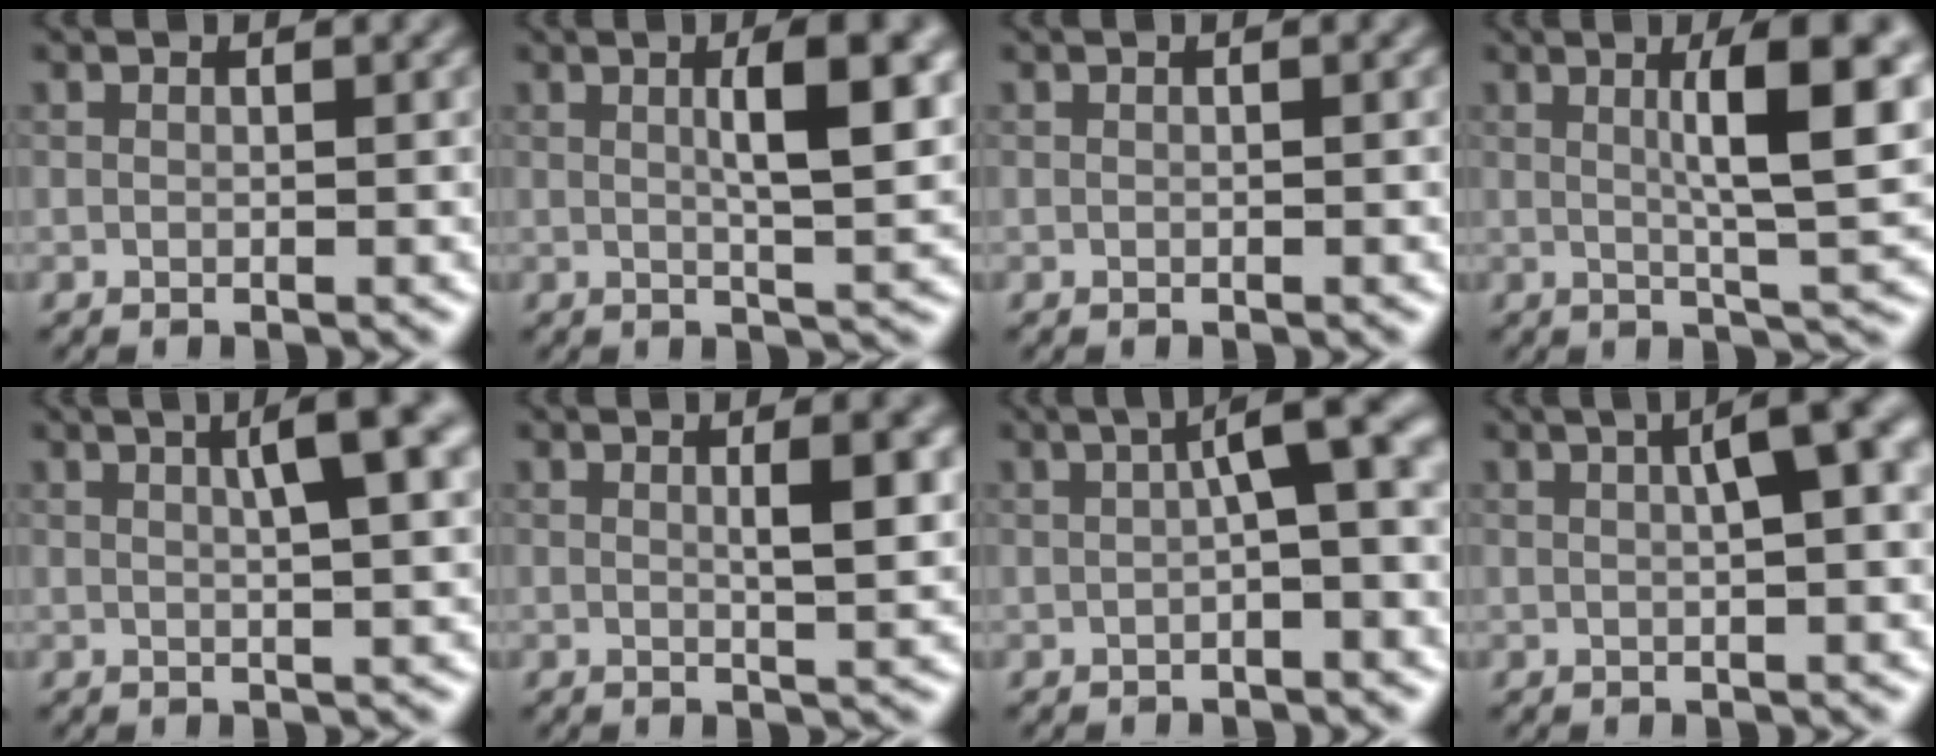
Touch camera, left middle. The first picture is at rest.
{"total": 6.0, "force": [1.3, 1.4, 5.7], "torque": [-0.075, 0.008, 0.019]}
{"total": 0.0}
{"total": 8.3, "force": [1.9, 1.6, 8.0], "torque": [-0.105, 0.006, 0.030]}
{"total": 5.6, "force": [2.0, 1.2, 5.1], "torque": [-0.063, 0.012, 0.025]}
{"total": 3.4, "force": [0.7, 0.8, 3.2], "torque": [-0.042, 0.002, 0.009]}
{"total": 4.7, "force": [0.6, 0.9, 4.6], "torque": [-0.068, 0.019, 0.002]}
{"total": 5.3, "force": [1.3, 1.2, 4.9], "torque": [-0.061, 0.019, 0.015]}